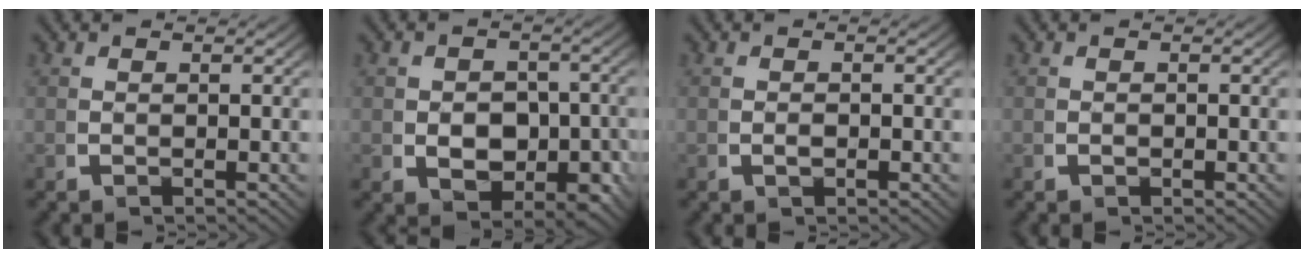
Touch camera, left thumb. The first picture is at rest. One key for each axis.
{"total": 6.6, "fx": -0.8, "fy": 4.9, "fz": 4.4, "tx": -0.072, "ty": -0.033, "tz": 0.003}
{"total": 1.1, "fx": -0.3, "fy": 0.8, "fz": 0.7, "tx": -0.015, "ty": -0.005, "tz": -0.005}
{"total": 0.6, "fx": -0.1, "fy": 0.5, "fz": 0.3, "tx": -0.005, "ty": -0.005, "tz": -0.002}